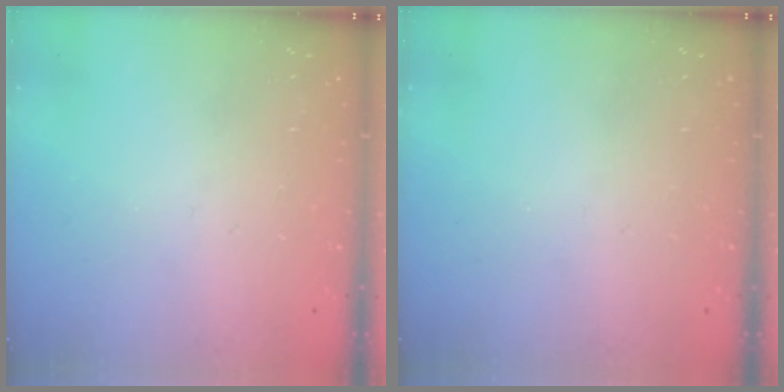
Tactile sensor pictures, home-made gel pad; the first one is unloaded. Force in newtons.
{"total": 0.0}